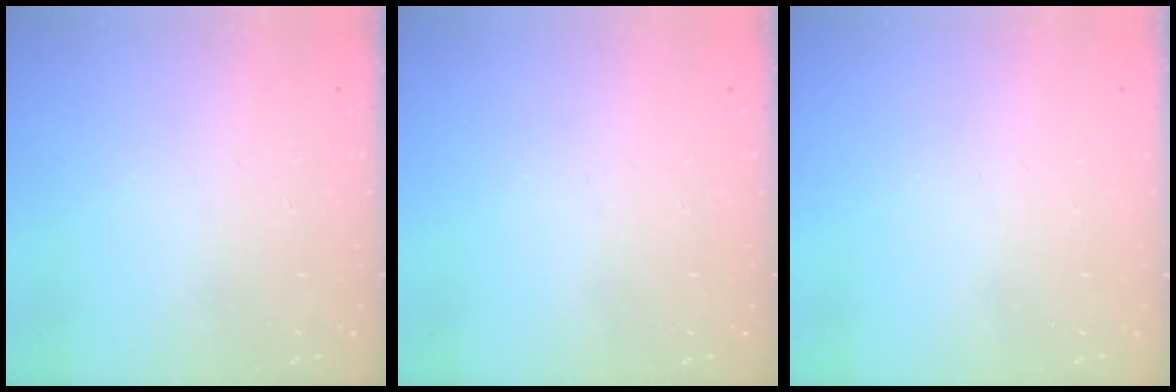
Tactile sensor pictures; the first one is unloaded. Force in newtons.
{"total": 0.0}
{"total": 0.0}